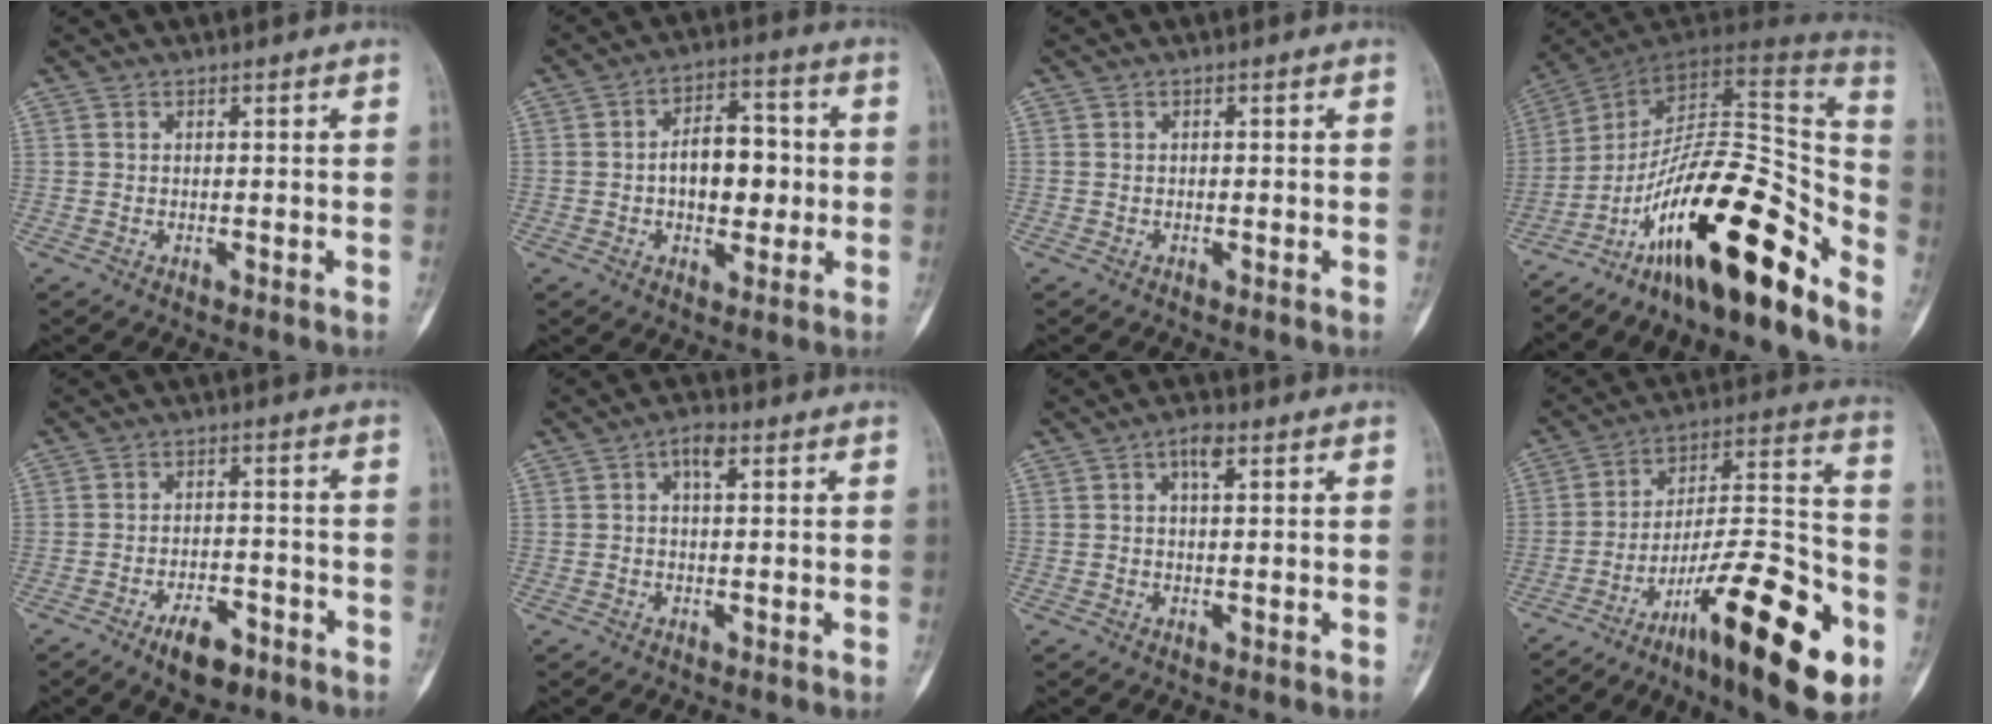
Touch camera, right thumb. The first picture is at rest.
{"total": 11.1, "force": [-0.3, 6.8, 8.8], "torque": [-0.094, 0.022, -0.007]}
{"total": 0.0}
{"total": 24.1, "force": [-16.8, 6.5, 16.0], "torque": [-0.199, 0.125, -0.275]}
{"total": 7.1, "force": [-4.5, 3.3, 4.4], "torque": [-0.060, 0.026, -0.067]}
{"total": 3.0, "force": [1.0, 1.3, 2.5], "torque": [-0.044, 0.009, 0.015]}
{"total": 2.9, "force": [1.1, 1.1, 2.4], "torque": [-0.043, 0.006, 0.018]}
{"total": 24.5, "force": [-12.1, 6.3, 20.3], "torque": [-0.304, 0.079, -0.190]}